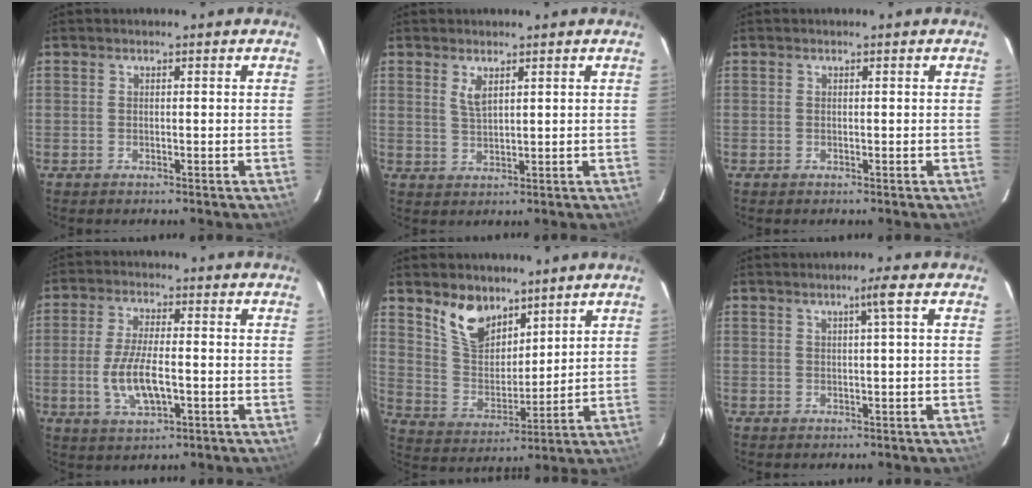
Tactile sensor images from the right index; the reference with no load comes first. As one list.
[{"total": 2.9, "force": [1.6, 0.9, 2.2], "torque": [-0.041, -0.003, 0.031]}, {"total": 0.0}, {"total": 9.0, "force": [-2.2, 3.3, 8.1], "torque": [-0.163, -0.009, -0.037]}, {"total": 10.6, "force": [7.5, 5.6, 5.0], "torque": [-0.098, 0.005, 0.153]}, {"total": 2.4, "force": [1.0, -0.8, 2.0], "torque": [-0.036, 0.000, 0.021]}]